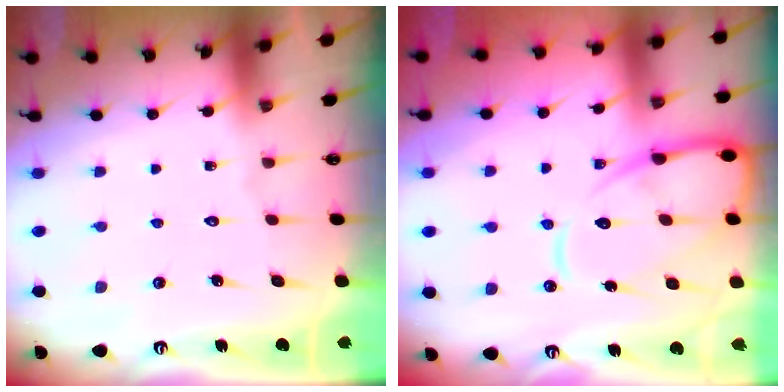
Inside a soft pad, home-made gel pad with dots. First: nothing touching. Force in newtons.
{"total": 13.6, "press": 13.6, "slide": 1.3}